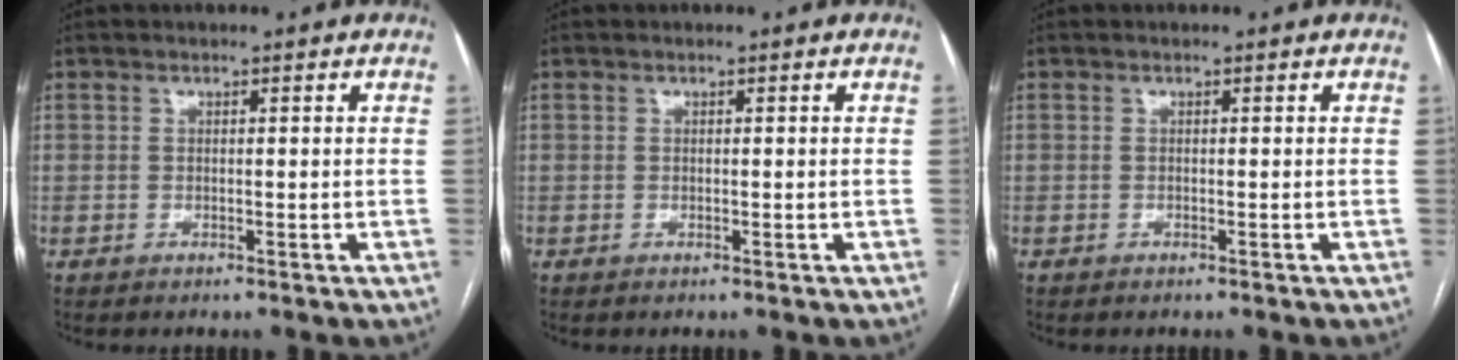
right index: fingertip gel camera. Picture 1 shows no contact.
{"total": 0.0}
{"total": 0.0}